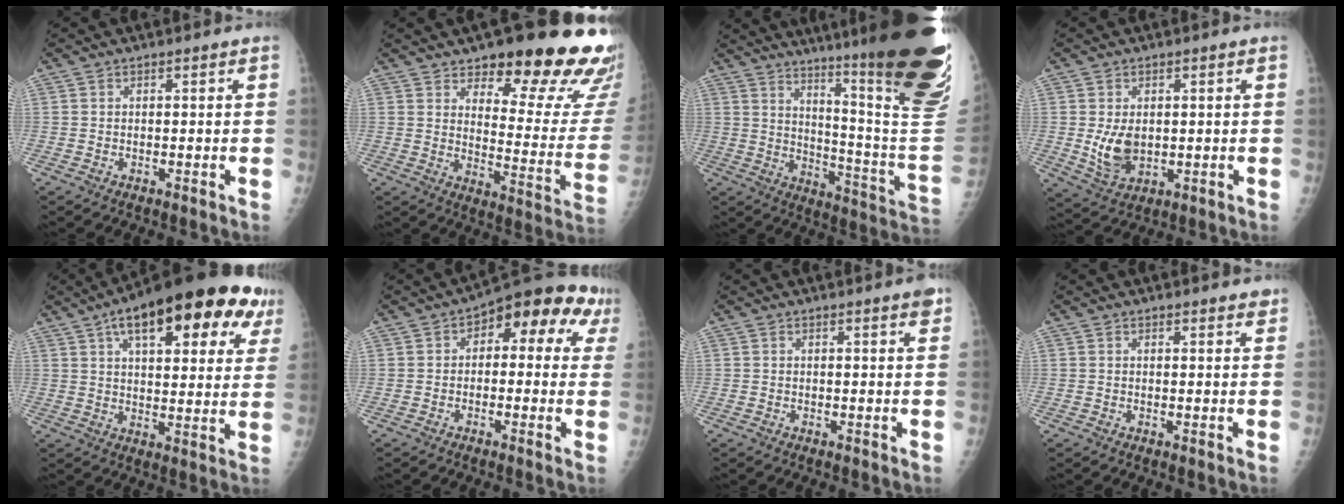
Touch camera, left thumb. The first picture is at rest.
{"total": 24.2, "force": [16.8, 7.8, 15.6], "torque": [-0.153, -0.100, 0.214]}
{"total": 32.5, "force": [20.5, 3.7, 25.0], "torque": [-0.251, -0.117, 0.283]}
{"total": 6.4, "force": [0.0, 4.4, 4.6], "torque": [-0.069, -0.013, 0.016]}
{"total": 24.4, "force": [12.2, 9.6, 18.8], "torque": [-0.244, 0.002, 0.168]}
{"total": 11.9, "force": [3.8, 6.5, 9.2], "torque": [-0.063, 0.029, 0.036]}
{"total": 1.9, "force": [1.2, 0.1, 1.5], "torque": [-0.020, -0.005, 0.014]}
{"total": 2.1, "force": [1.8, 0.6, 0.9], "torque": [0.002, -0.004, 0.021]}